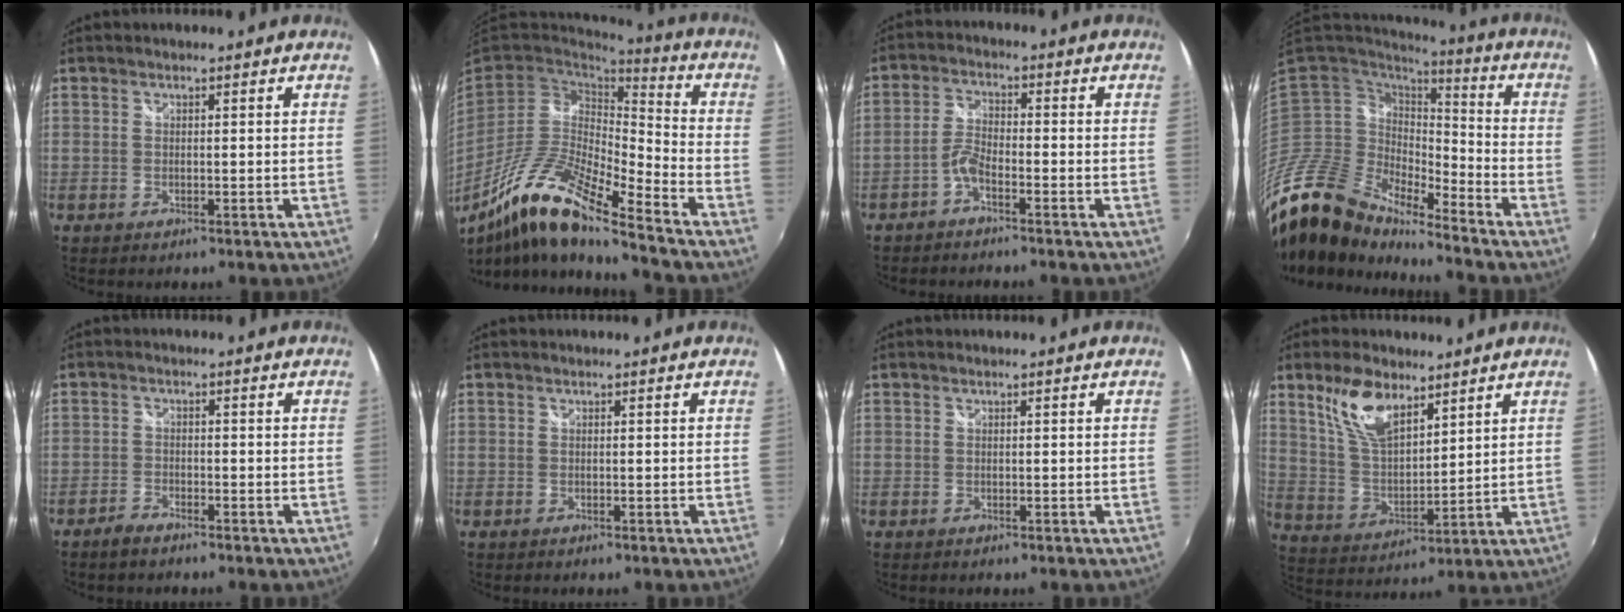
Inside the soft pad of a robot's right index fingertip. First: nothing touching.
{"total": 17.3, "force": [-11.1, 2.8, 12.9], "torque": [-0.236, -0.029, -0.224]}
{"total": 3.2, "force": [-2.4, 0.8, 2.0], "torque": [-0.055, 0.011, -0.050]}
{"total": 17.6, "force": [-15.1, 5.6, 7.1], "torque": [-0.148, -0.022, -0.297]}
{"total": 2.6, "force": [-2.3, 0.8, 0.9], "torque": [-0.034, -0.001, -0.046]}
{"total": 0.0}
{"total": 0.0}
{"total": 11.6, "force": [7.2, 5.3, 7.3], "torque": [-0.142, 0.011, 0.148]}